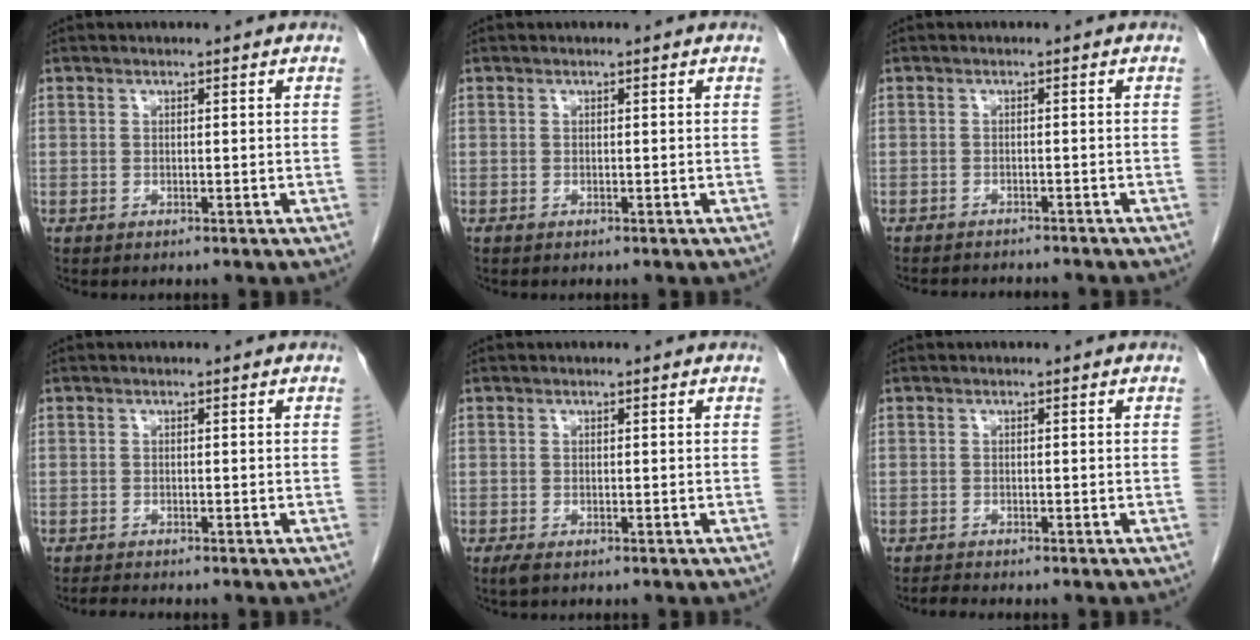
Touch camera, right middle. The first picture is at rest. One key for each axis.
{"total": 0.0}
{"total": 6.5, "fx": -6.1, "fy": 1.1, "fz": 1.9, "tx": -0.023, "ty": -0.006, "tz": -0.076}
{"total": 1.0, "fx": -1.0, "fy": -0.3, "fz": 0.2, "tx": -0.014, "ty": -0.008, "tz": -0.018}
{"total": 1.1, "fx": -0.7, "fy": 0.4, "fz": 0.8, "tx": -0.017, "ty": -0.003, "tz": -0.009}
{"total": 0.8, "fx": -0.7, "fy": -0.3, "fz": 0.0, "tx": -0.010, "ty": -0.008, "tz": -0.013}